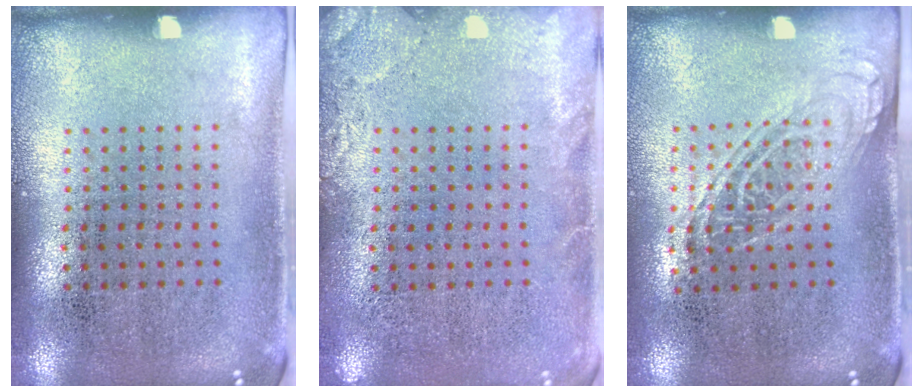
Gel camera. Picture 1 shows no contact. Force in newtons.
{"total": 2.0, "press": 2.0, "slide": 0.3}
{"total": 1.4, "press": 1.2, "slide": 0.8}